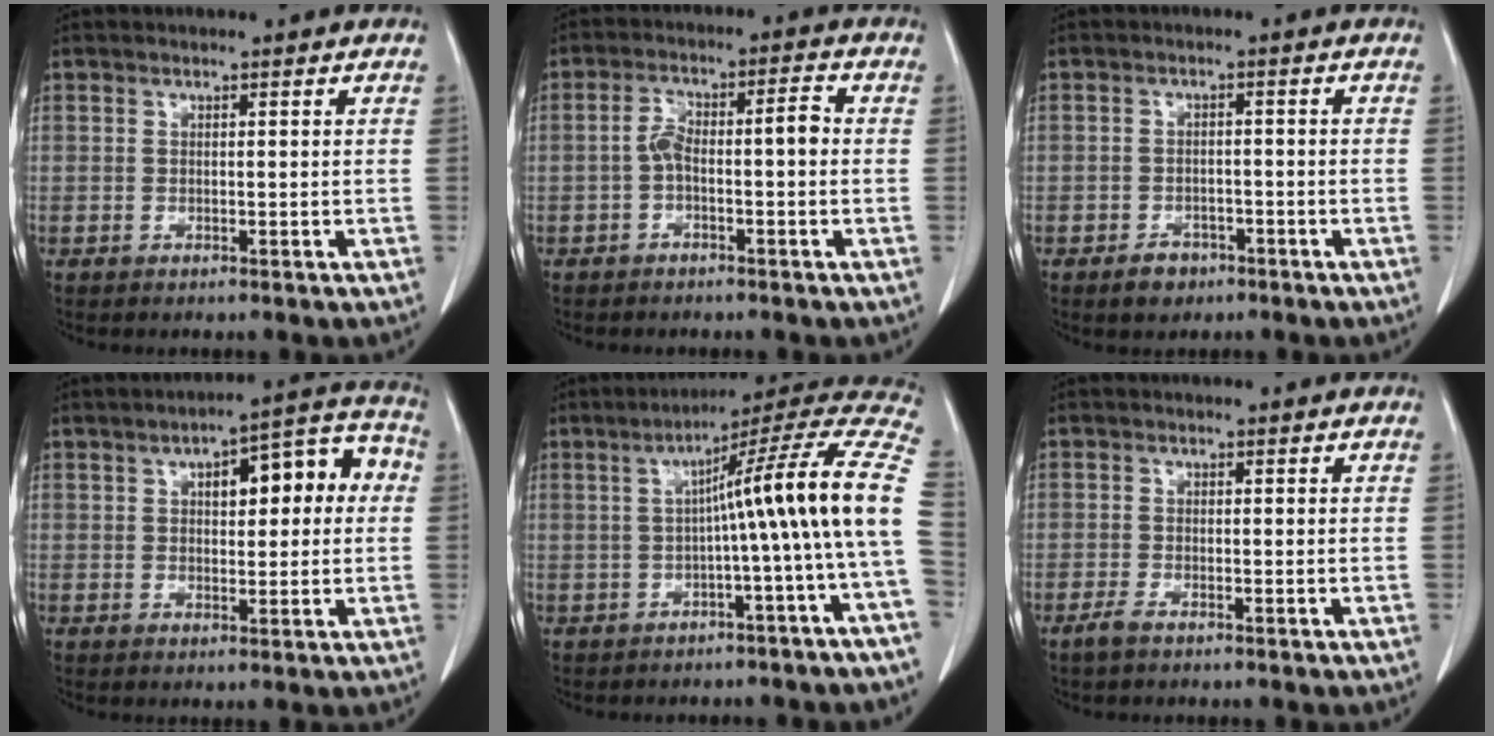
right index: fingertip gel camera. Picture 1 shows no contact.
{"total": 5.4, "force": [-1.0, 1.6, 5.1], "torque": [-0.097, 0.032, -0.016]}
{"total": 3.2, "force": [-2.1, 2.1, 1.0], "torque": [-0.015, 0.006, -0.027]}
{"total": 11.3, "force": [2.4, 4.0, 10.2], "torque": [-0.127, 0.045, 0.031]}
{"total": 15.9, "force": [-0.6, -1.7, 15.8], "torque": [-0.201, 0.040, -0.020]}
{"total": 1.8, "force": [-1.3, 0.4, 1.1], "torque": [-0.030, -0.003, -0.026]}